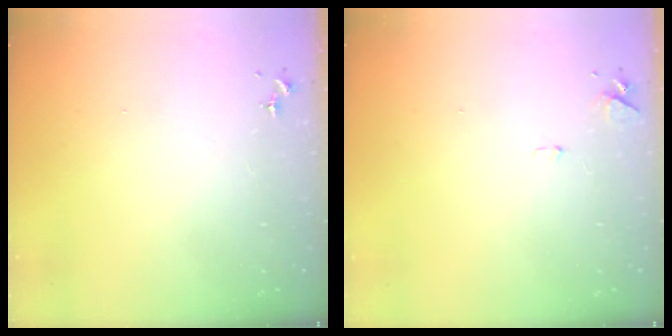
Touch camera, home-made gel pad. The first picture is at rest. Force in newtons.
{"total": 5.6, "press": 5.5, "slide": 0.8}